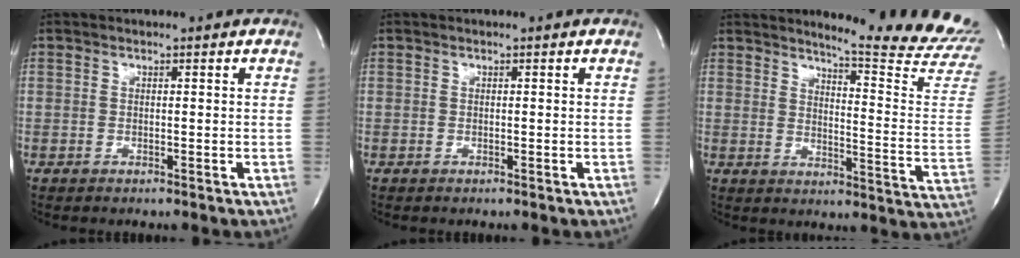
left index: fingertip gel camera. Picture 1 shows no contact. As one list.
[{"total": 0.0}, {"total": 17.7, "force": [16.9, -1.9, 4.8], "torque": [-0.075, -0.155, 0.189]}]